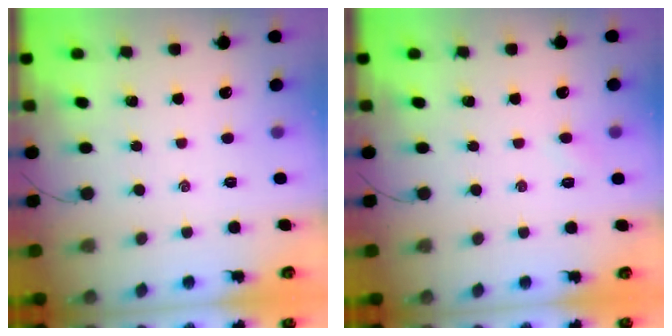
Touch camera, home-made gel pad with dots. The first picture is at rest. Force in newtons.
{"total": 3.0, "press": 2.9, "slide": 0.8}